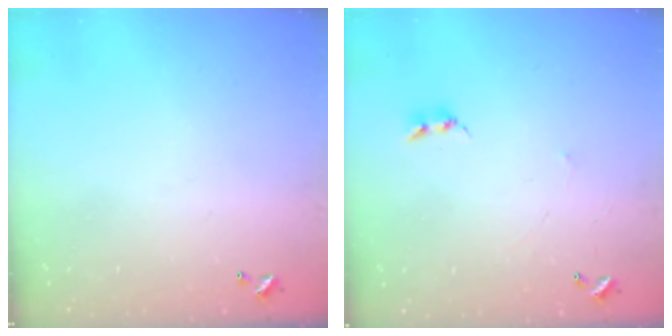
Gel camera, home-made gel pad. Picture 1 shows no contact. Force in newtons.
{"total": 2.4, "press": 2.4, "slide": 0.4}